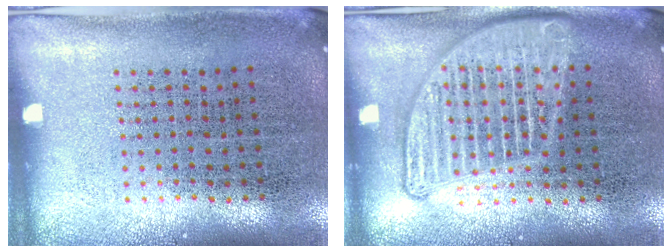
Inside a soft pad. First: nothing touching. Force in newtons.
{"total": 2.1, "press": 2.1, "slide": 0.2}